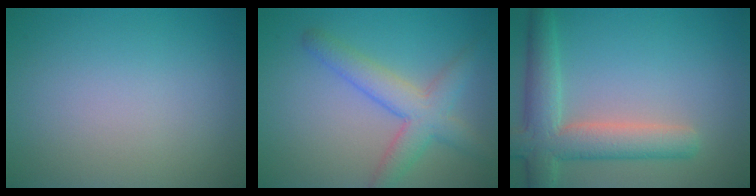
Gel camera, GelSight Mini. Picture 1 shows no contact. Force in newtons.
{"total": 4.5, "press": 4.5, "slide": 0.2}
{"total": 6.0, "press": 6.0, "slide": 0.6}